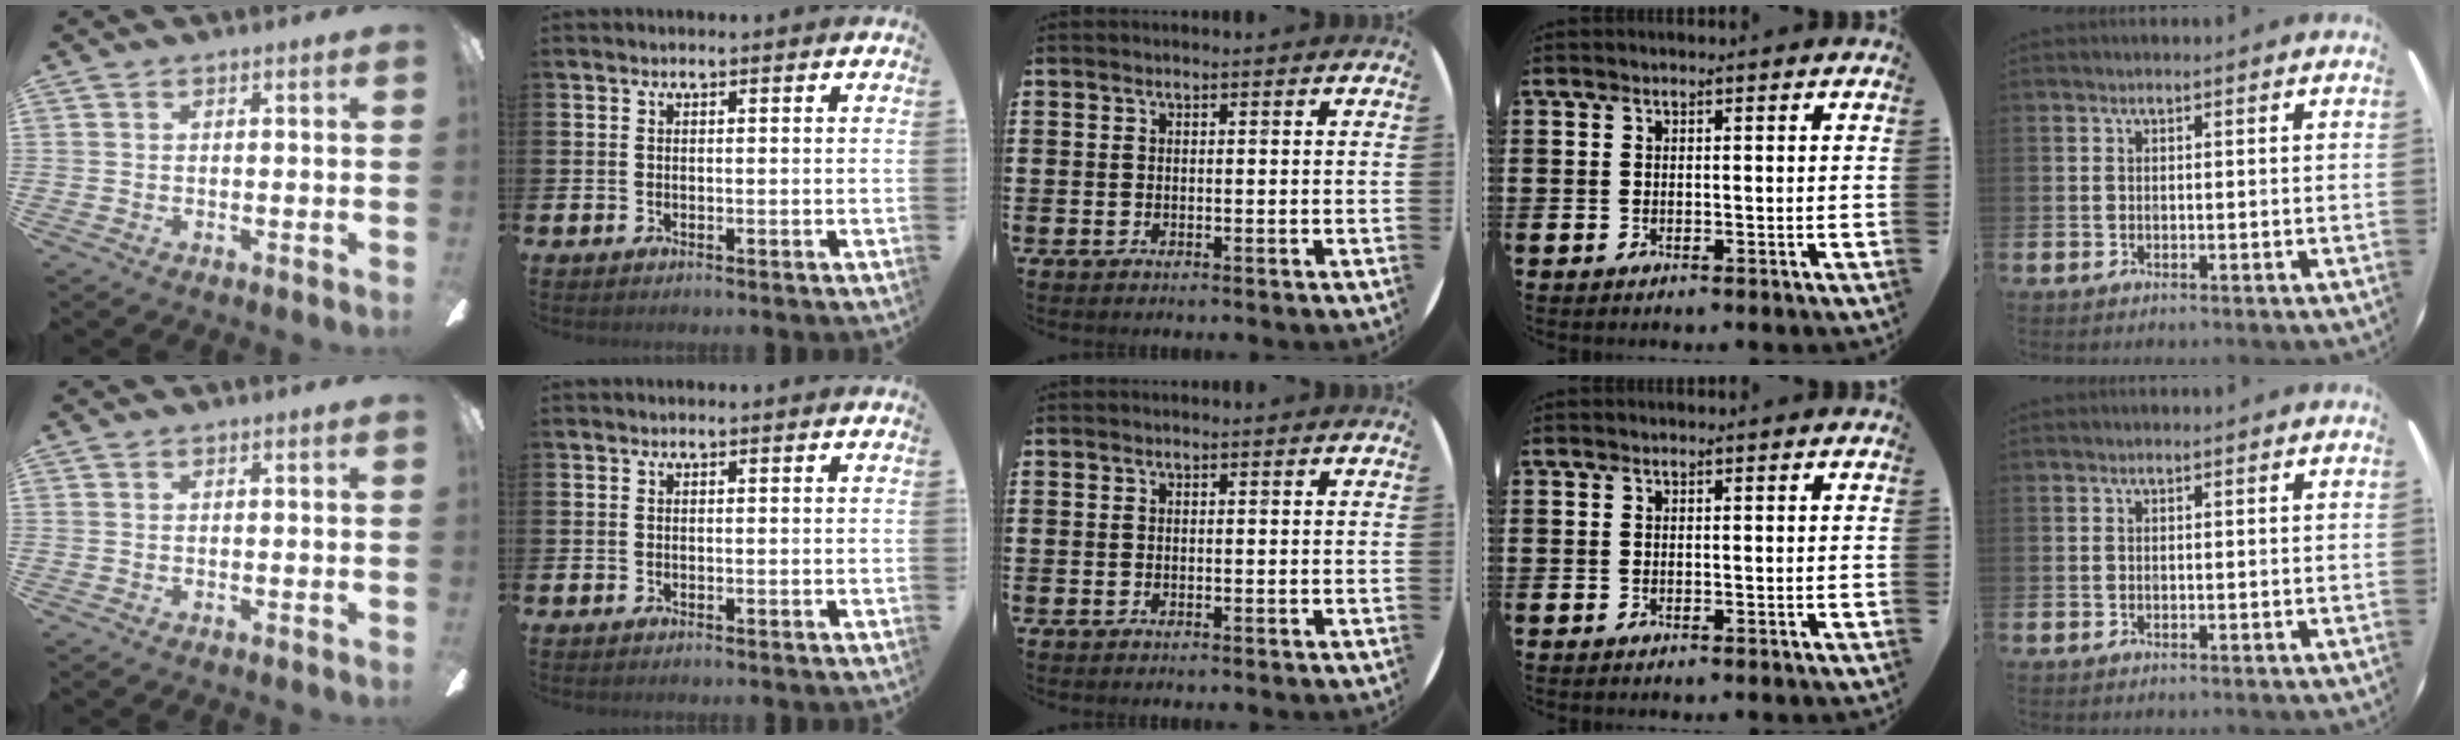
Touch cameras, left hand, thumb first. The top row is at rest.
{}